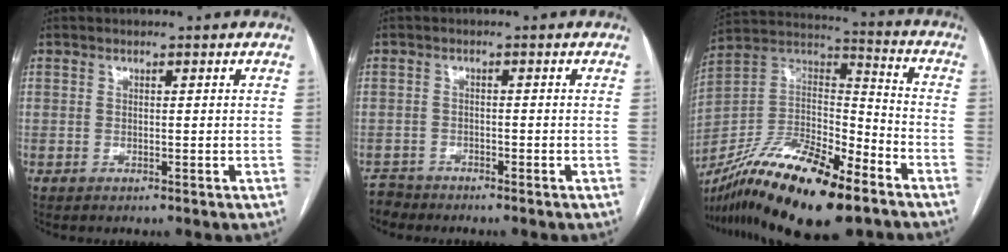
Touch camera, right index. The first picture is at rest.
{"total": 2.3, "force": [-2.1, 0.4, -0.8], "torque": [0.015, -0.007, -0.041]}
{"total": 23.6, "force": [-15.8, 6.7, 16.2], "torque": [-0.299, -0.002, -0.277]}